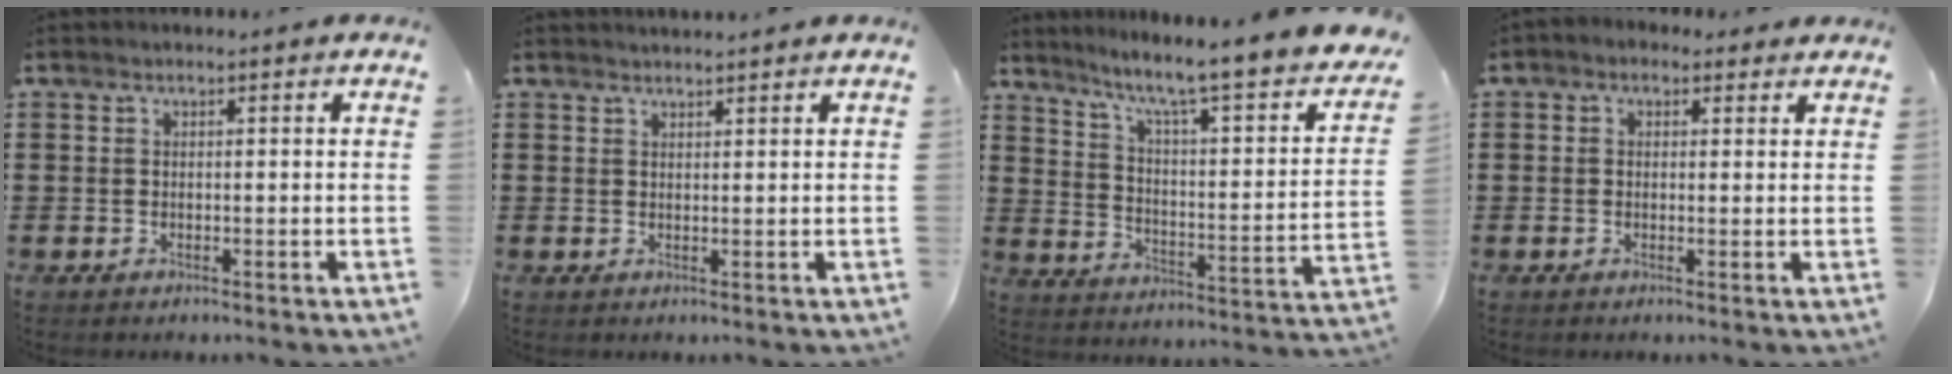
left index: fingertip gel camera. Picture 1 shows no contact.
{"total": 1.3, "force": [1.2, 0.1, -0.2], "torque": [0.000, -0.001, 0.026]}
{"total": 6.5, "force": [4.9, -0.3, 4.3], "torque": [-0.098, -0.052, 0.066]}
{"total": 1.3, "force": [0.6, 1.1, 0.5], "torque": [-0.014, 0.006, 0.010]}